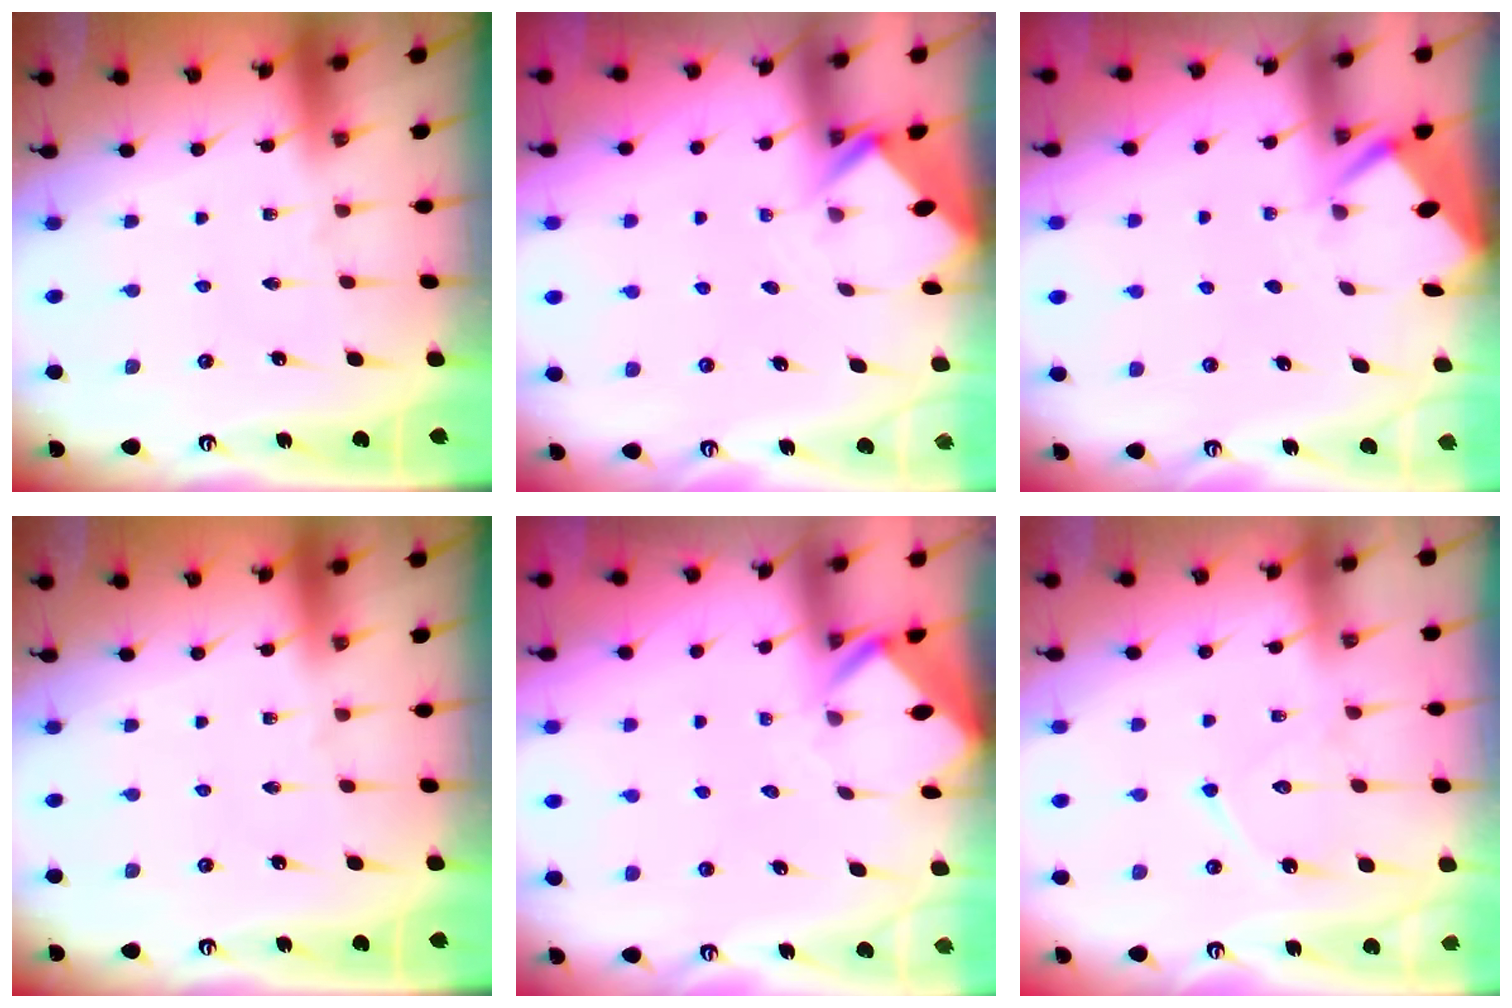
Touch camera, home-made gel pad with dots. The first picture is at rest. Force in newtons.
{"total": 2.7, "press": 2.7, "slide": 0.2}
{"total": 2.6, "press": 2.6, "slide": 0.4}
{"total": 0.0}
{"total": 2.5, "press": 2.5, "slide": 0.1}
{"total": 9.8, "press": 9.7, "slide": 0.8}